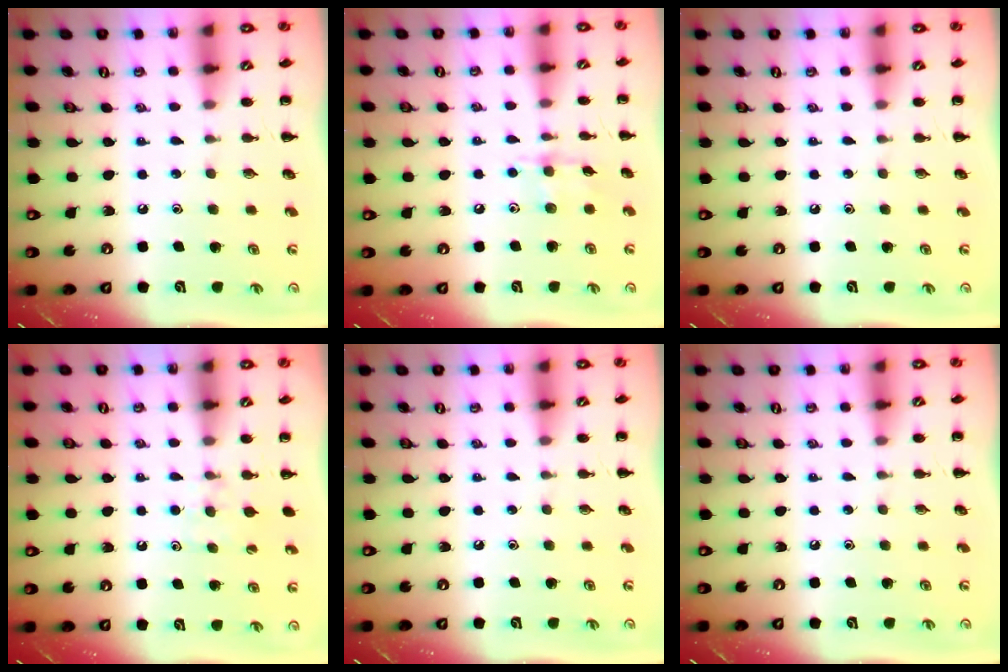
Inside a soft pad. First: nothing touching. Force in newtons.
{"total": 6.2, "press": 6.1, "slide": 0.6}
{"total": 0.0}
{"total": 5.7, "press": 5.4, "slide": 1.9}
{"total": 0.0}
{"total": 0.0}